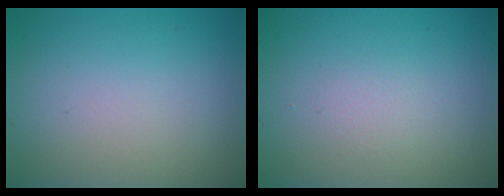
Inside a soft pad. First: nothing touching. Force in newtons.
{"total": 1.0, "press": 1.0, "slide": 0.0}